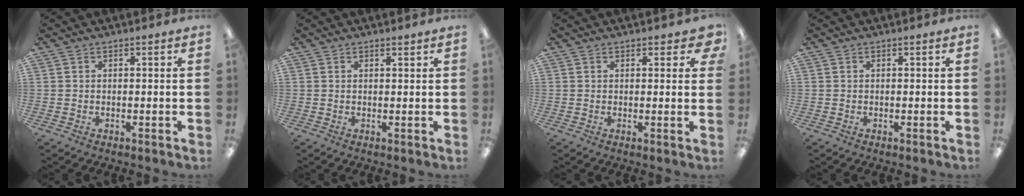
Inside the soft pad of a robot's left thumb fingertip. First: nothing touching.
{"total": 1.1, "force": [1.0, 0.2, 0.4], "torque": [-0.009, -0.001, 0.018]}
{"total": 3.4, "force": [2.1, 1.4, 2.3], "torque": [-0.025, -0.004, 0.032]}
{"total": 0.0}